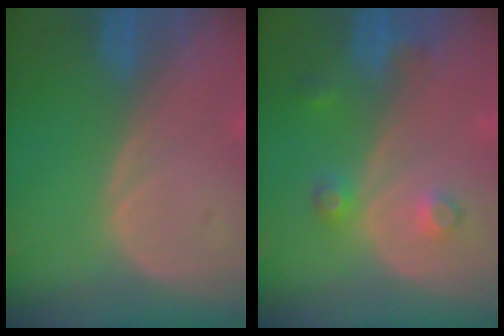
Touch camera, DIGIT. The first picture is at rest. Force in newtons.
{"total": 3.7, "press": 3.4, "slide": 1.6}